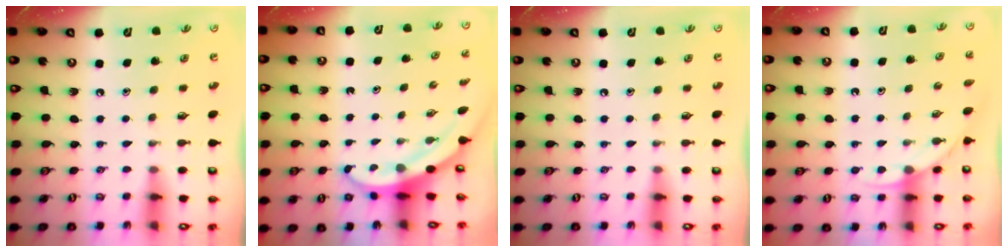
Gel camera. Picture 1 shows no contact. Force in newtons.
{"total": 3.5, "press": 3.5, "slide": 0.3}
{"total": 0.0}
{"total": 3.4, "press": 3.4, "slide": 0.2}